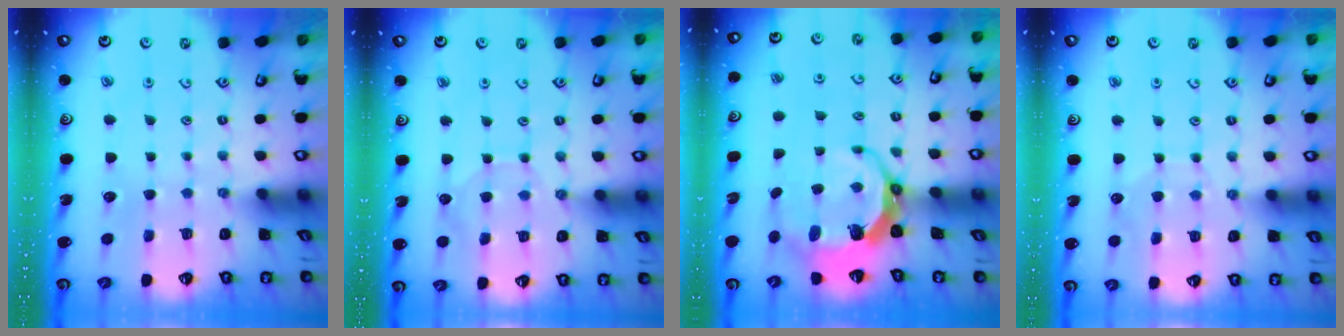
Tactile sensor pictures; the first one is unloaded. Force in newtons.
{"total": 7.0, "press": 6.9, "slide": 0.7}
{"total": 8.1, "press": 6.8, "slide": 4.5}
{"total": 6.0, "press": 6.0, "slide": 0.6}